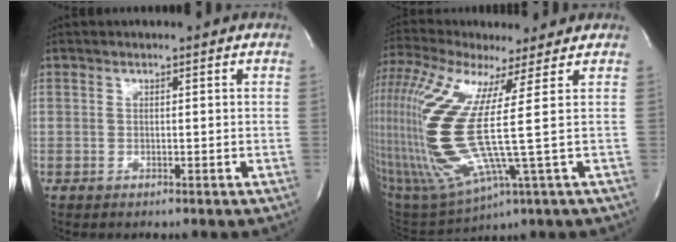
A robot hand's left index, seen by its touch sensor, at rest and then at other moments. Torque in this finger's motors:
{"motor_torque": [2.14, 0.00, 1.05, 0.21]}